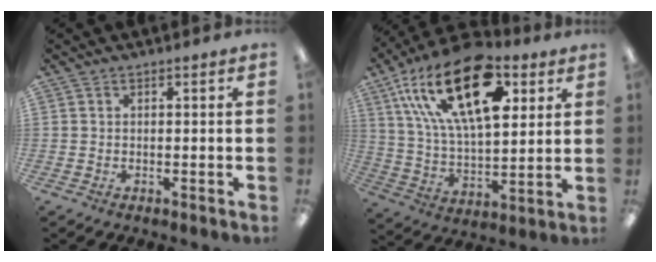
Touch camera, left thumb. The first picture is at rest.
{"total": 25.2, "force": [11.9, 12.7, 18.3], "torque": [-0.326, -0.045, 0.198]}